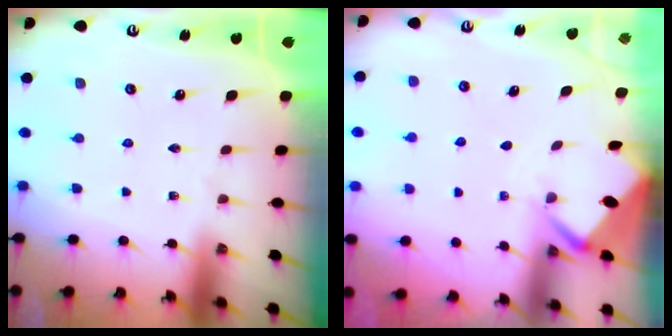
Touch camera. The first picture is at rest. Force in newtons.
{"total": 2.8, "press": 2.8, "slide": 0.2}